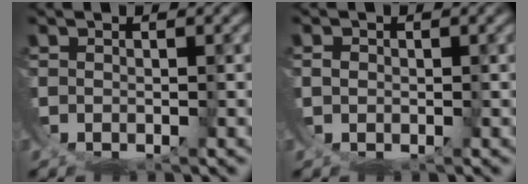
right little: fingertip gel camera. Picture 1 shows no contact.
{"total": 1.0, "force": [0.3, -0.9, 0.1], "torque": [-0.001, -0.004, 0.013]}